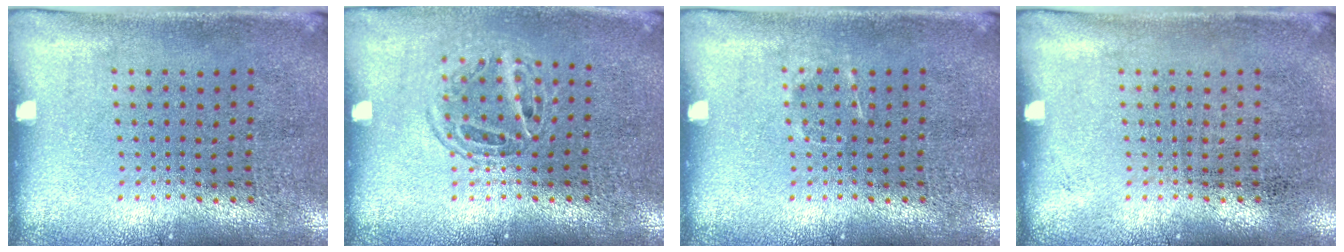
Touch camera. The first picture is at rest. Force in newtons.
{"total": 1.4, "press": 1.1, "slide": 0.8}
{"total": 0.5, "press": 0.5, "slide": 0.2}
{"total": 0.0}